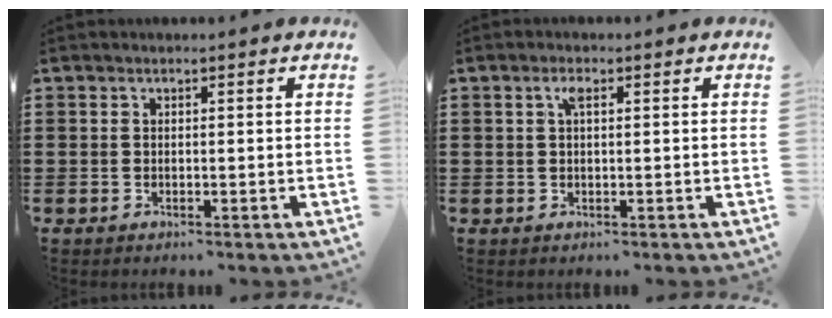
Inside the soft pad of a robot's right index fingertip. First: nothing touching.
{"total": 1.8, "force": [0.6, 0.6, 1.6], "torque": [-0.034, 0.007, 0.008]}